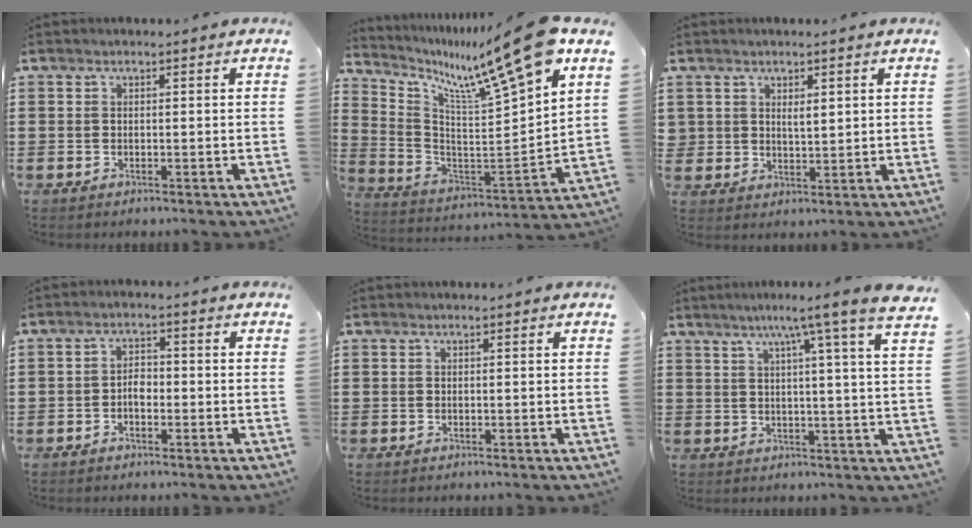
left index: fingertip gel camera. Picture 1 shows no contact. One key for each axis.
{"total": 13.4, "fx": 9.8, "fy": 0.3, "fz": 9.1, "tx": -0.173, "ty": -0.078, "tz": 0.147}
{"total": 2.0, "fx": 1.3, "fy": 1.4, "fz": 0.7, "tx": -0.012, "ty": 0.002, "tz": 0.022}
{"total": 2.4, "fx": -1.0, "fy": 1.3, "fz": 1.7, "tx": -0.034, "ty": 0.006, "tz": -0.021}
{"total": 0.0}
{"total": 7.5, "fx": 4.8, "fy": -1.2, "fz": 5.6, "tx": -0.101, "ty": -0.028, "tz": 0.070}